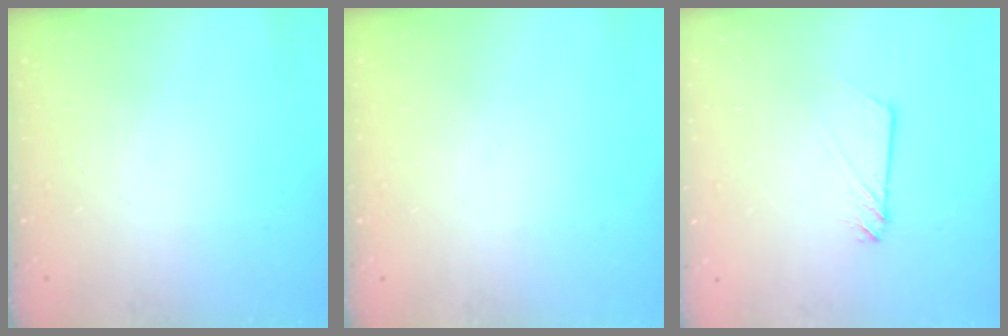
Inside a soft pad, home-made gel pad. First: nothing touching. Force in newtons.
{"total": 0.0}
{"total": 2.4, "press": 2.4, "slide": 0.2}